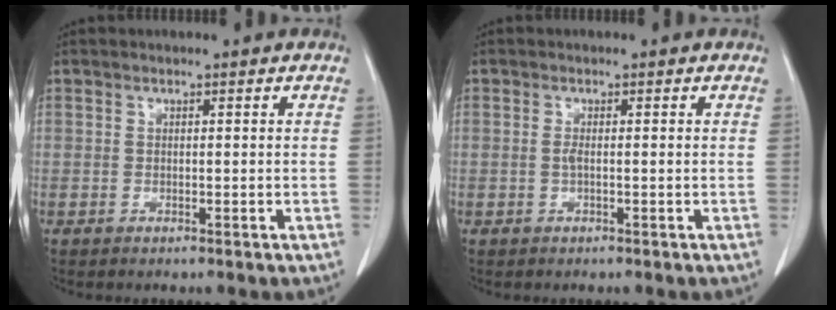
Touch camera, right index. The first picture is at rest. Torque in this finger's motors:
{"motor_torque": [-0.13, 0.20, 0.07, 0.01]}